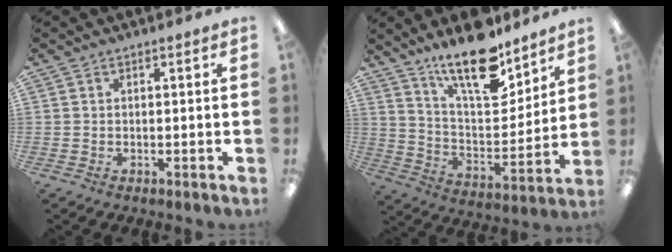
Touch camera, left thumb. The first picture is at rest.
{"total": 18.0, "force": [14.0, 6.0, 9.6], "torque": [-0.160, -0.094, 0.239]}